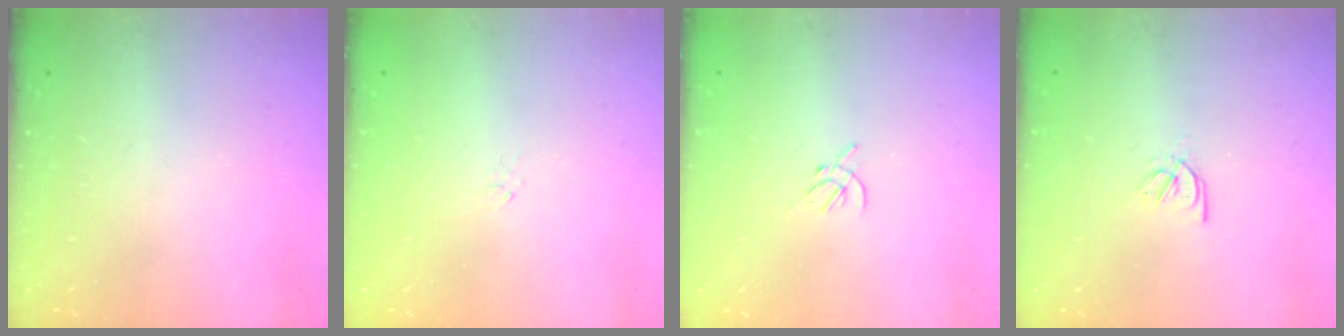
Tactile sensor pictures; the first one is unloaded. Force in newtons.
{"total": 1.2, "press": 1.2, "slide": 0.4}
{"total": 1.4, "press": 1.3, "slide": 0.5}
{"total": 2.5, "press": 2.4, "slide": 0.5}